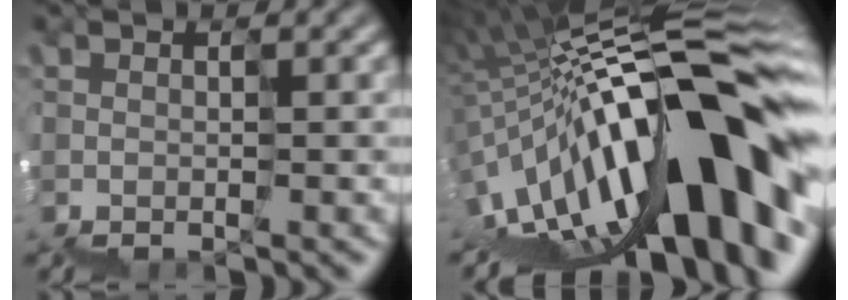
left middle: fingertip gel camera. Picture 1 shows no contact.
{"total": 16.0, "force": [-5.1, 5.2, 14.2], "torque": [-0.212, 0.058, -0.119]}